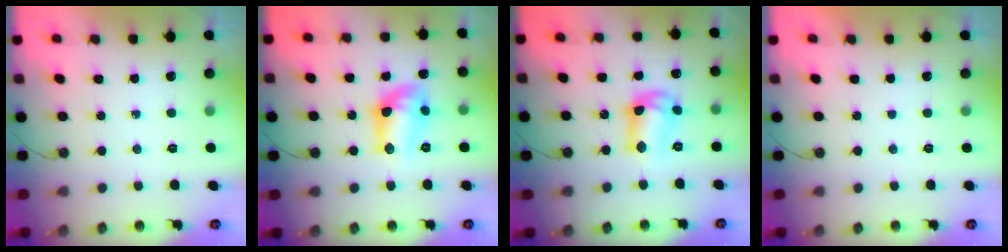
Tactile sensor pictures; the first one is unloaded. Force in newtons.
{"total": 11.5, "press": 11.4, "slide": 0.8}
{"total": 11.1, "press": 10.4, "slide": 3.9}
{"total": 0.0}